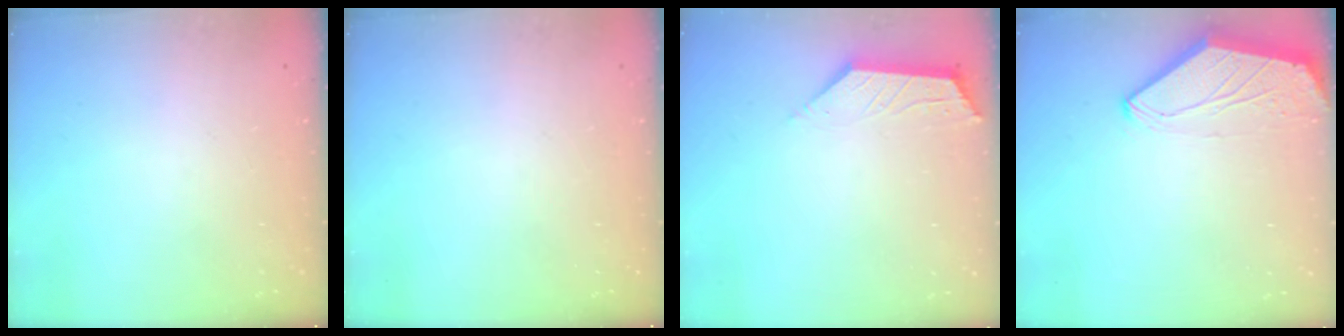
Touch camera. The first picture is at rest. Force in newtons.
{"total": 0.0}
{"total": 2.8, "press": 2.8, "slide": 0.5}
{"total": 0.0}